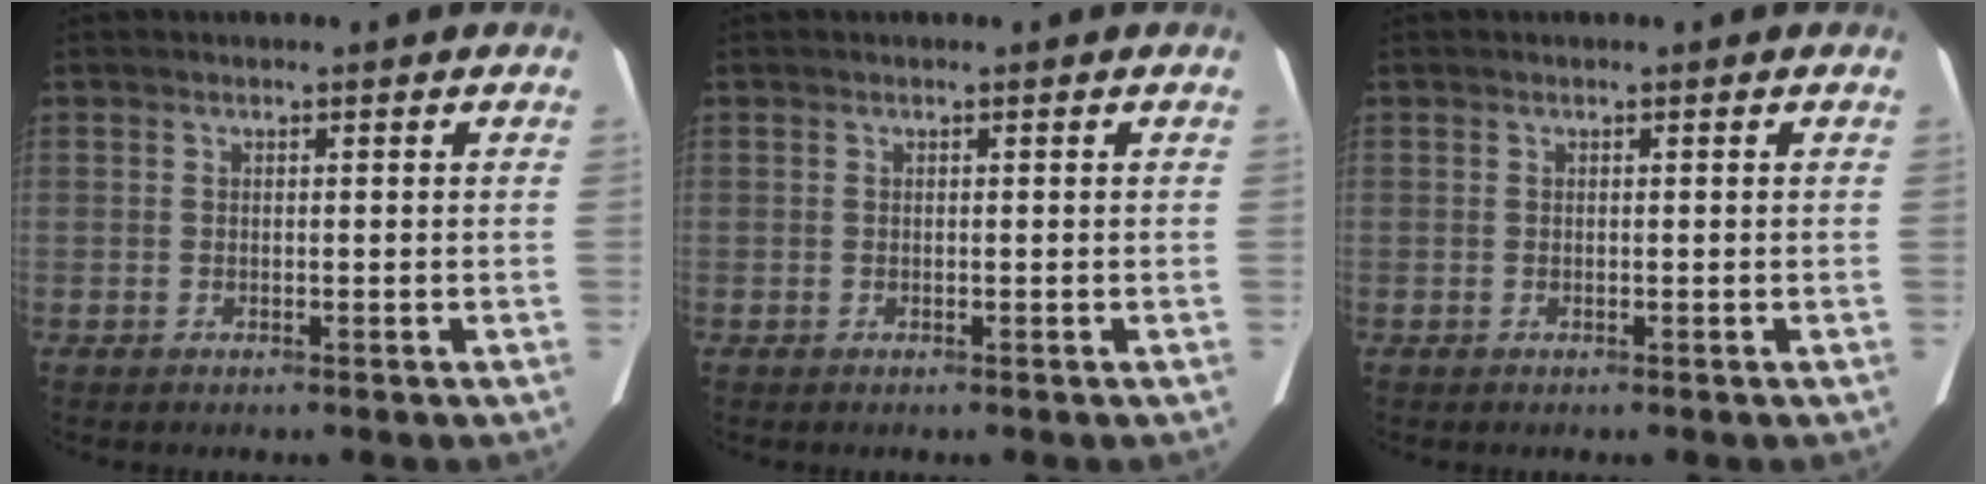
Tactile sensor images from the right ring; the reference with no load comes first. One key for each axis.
{"total": 0.0}
{"total": 0.0}